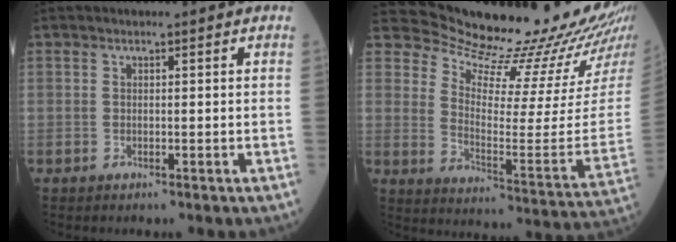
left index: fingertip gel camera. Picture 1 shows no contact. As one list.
[{"total": 19.7, "force": [19.0, 0.6, 5.1], "torque": [-0.096, -0.123, 0.246]}]